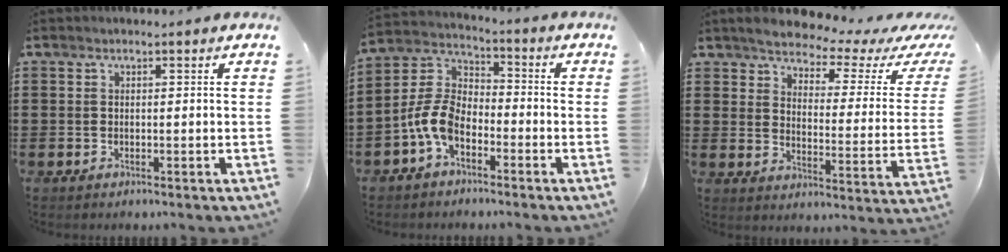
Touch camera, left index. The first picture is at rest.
{"total": 7.9, "force": [-4.3, 4.3, 5.1], "torque": [-0.149, -0.009, -0.097]}
{"total": 4.0, "force": [3.7, 0.4, 1.4], "torque": [-0.053, -0.030, 0.056]}